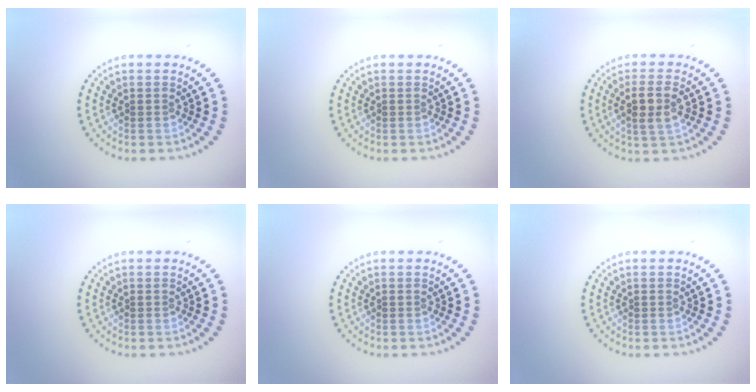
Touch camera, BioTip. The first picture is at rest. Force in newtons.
{"total": 0.0}
{"total": 2.7, "press": 2.5, "slide": 1.0}
{"total": 0.0}
{"total": 0.0}
{"total": 0.0}